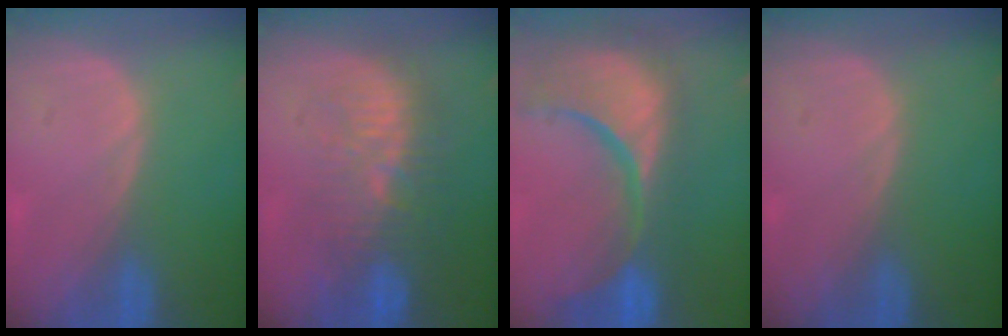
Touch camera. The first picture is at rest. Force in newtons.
{"total": 9.6, "press": 9.0, "slide": 3.5}
{"total": 15.4, "press": 12.1, "slide": 9.6}
{"total": 0.0}